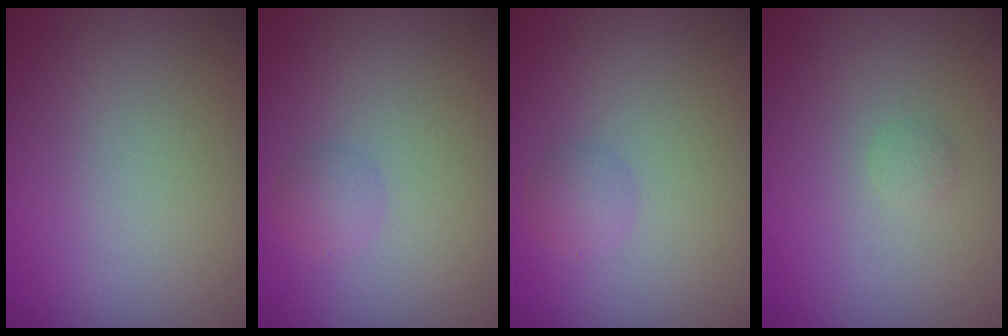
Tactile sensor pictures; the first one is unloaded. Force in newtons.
{"total": 1.3, "press": 1.3, "slide": 0.0}
{"total": 1.3, "press": 1.3, "slide": 0.0}
{"total": 0.6, "press": 0.6, "slide": 0.1}